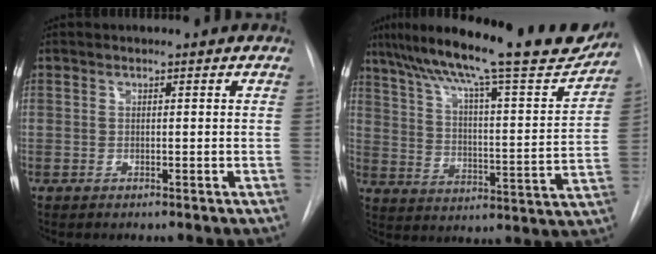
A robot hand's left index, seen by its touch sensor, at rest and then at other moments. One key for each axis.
{"total": 23.6, "fx": 19.8, "fy": 2.7, "fz": 12.5, "tx": -0.209, "ty": -0.014, "tz": 0.277}